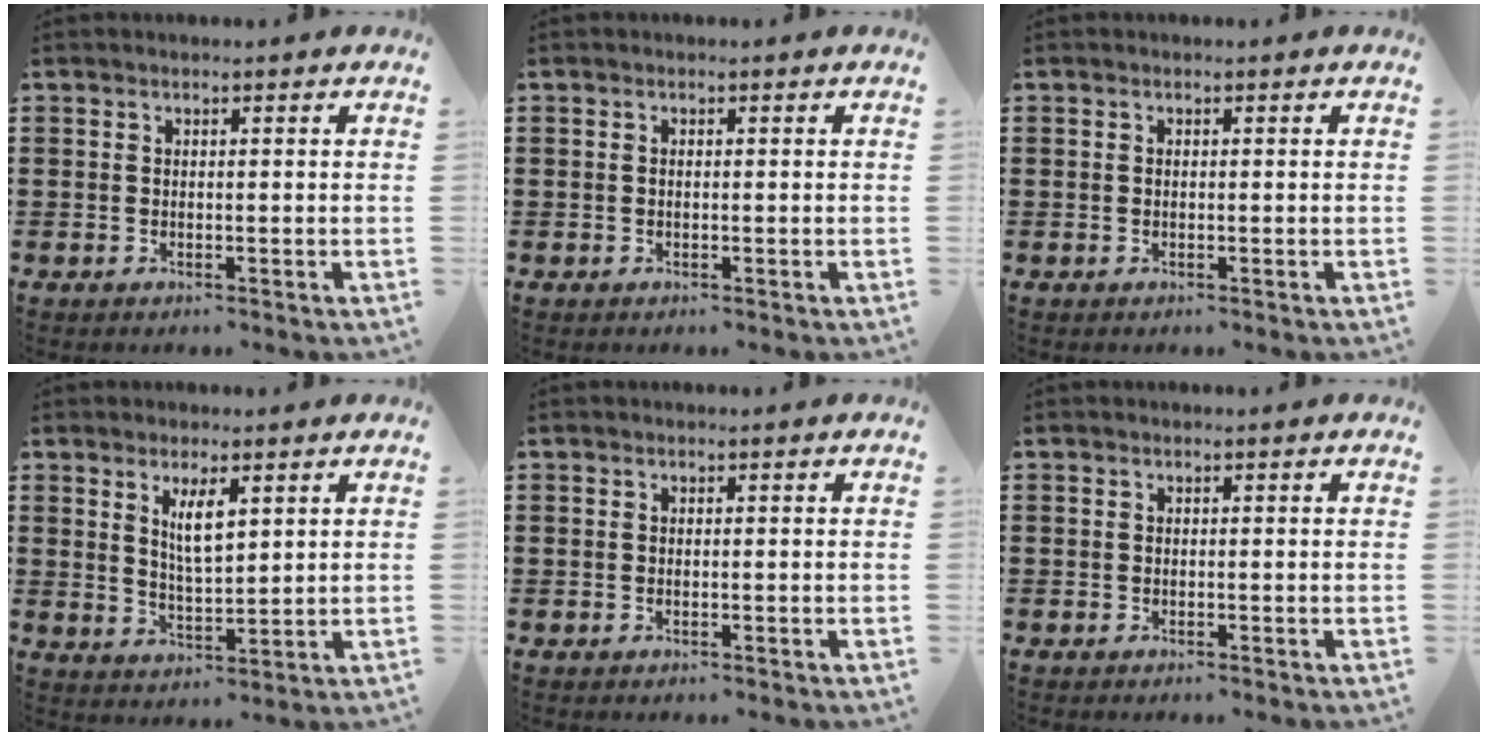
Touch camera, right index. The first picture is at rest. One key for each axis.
{"total": 0.0}
{"total": 0.0}
{"total": 4.8, "fx": 2.0, "fy": 1.5, "fz": 4.1, "tx": -0.077, "ty": 0.001, "tz": 0.032}
{"total": 0.0}
{"total": 0.0}